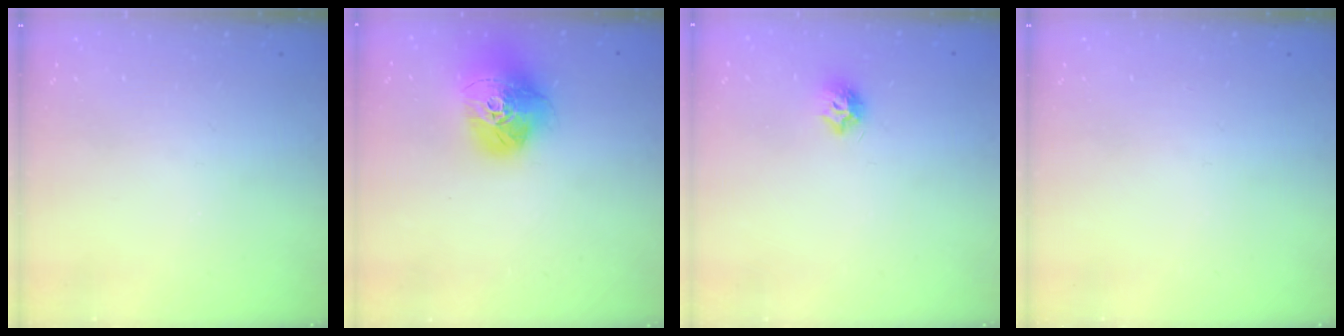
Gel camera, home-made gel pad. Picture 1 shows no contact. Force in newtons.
{"total": 17.6, "press": 17.6, "slide": 1.6}
{"total": 7.1, "press": 7.1, "slide": 0.2}
{"total": 0.0}